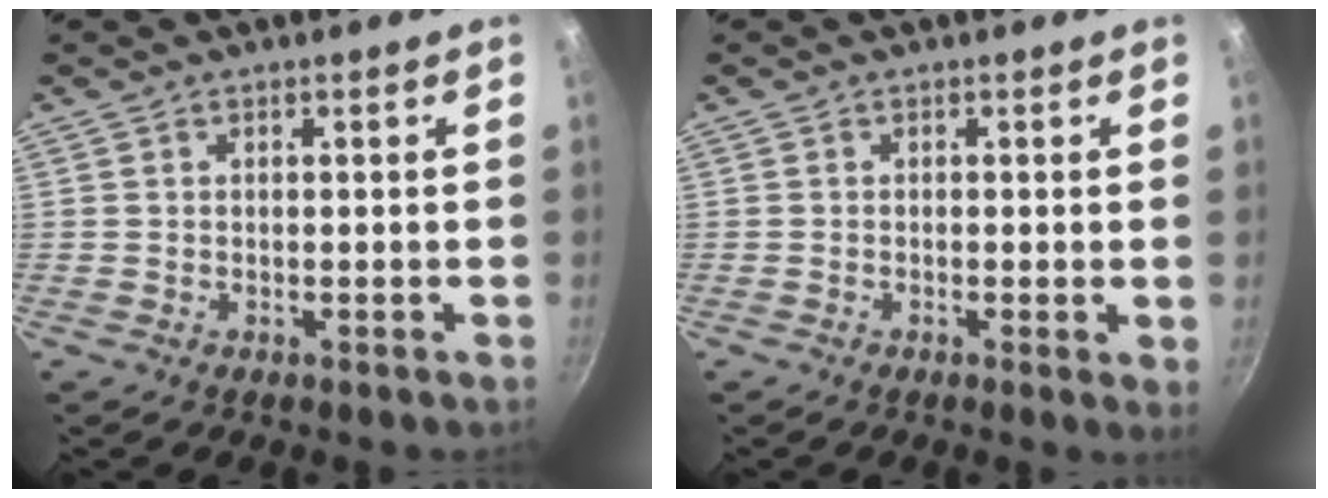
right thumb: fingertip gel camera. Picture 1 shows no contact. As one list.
[{"total": 1.7, "force": [-0.1, 0.3, 1.7], "torque": [-0.023, -0.006, -0.007]}]